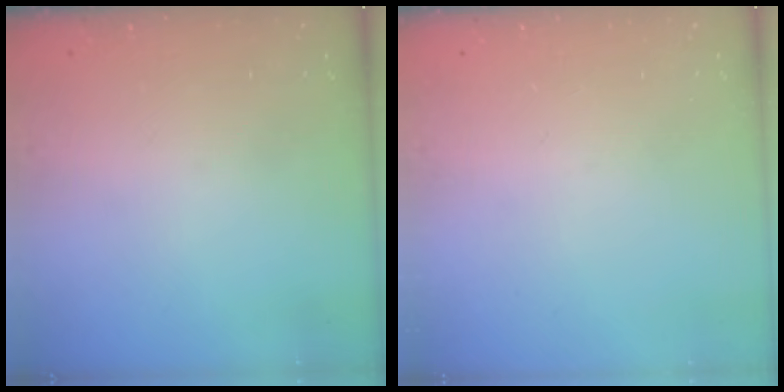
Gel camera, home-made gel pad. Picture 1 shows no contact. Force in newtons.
{"total": 0.0}